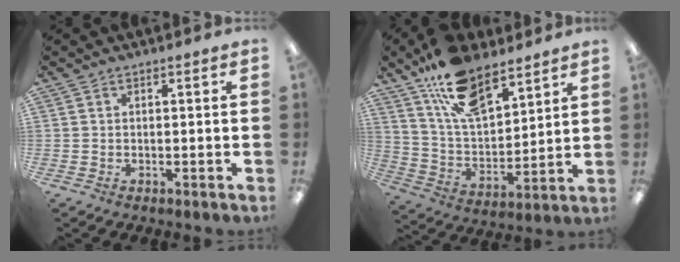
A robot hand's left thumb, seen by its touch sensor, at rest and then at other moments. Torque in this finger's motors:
{"motor_torque": [2.04, 1.30, 1.48, -1.29, 0.17]}